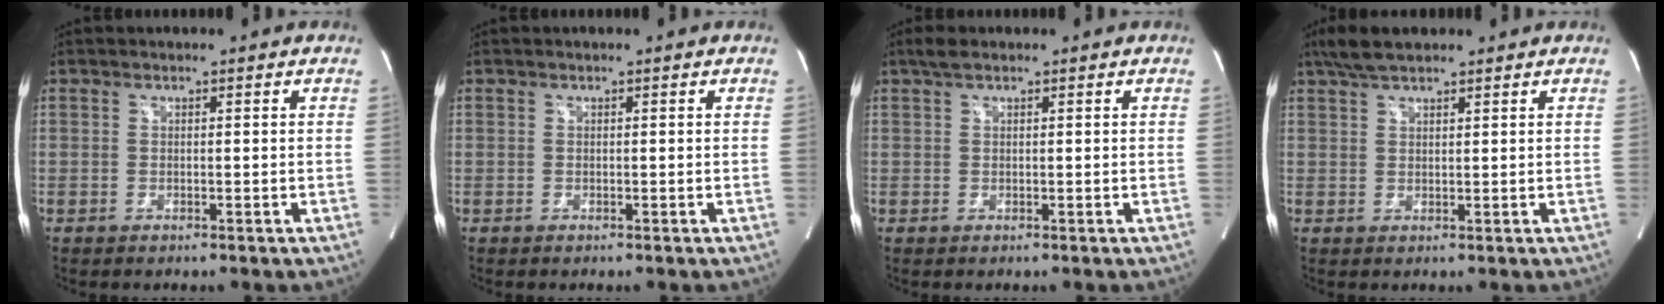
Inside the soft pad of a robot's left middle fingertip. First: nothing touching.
{"total": 0.0}
{"total": 1.8, "force": [1.2, 0.7, 1.0], "torque": [-0.023, 0.017, 0.024]}
{"total": 4.6, "force": [3.6, 1.4, 2.5], "torque": [-0.057, 0.018, 0.070]}